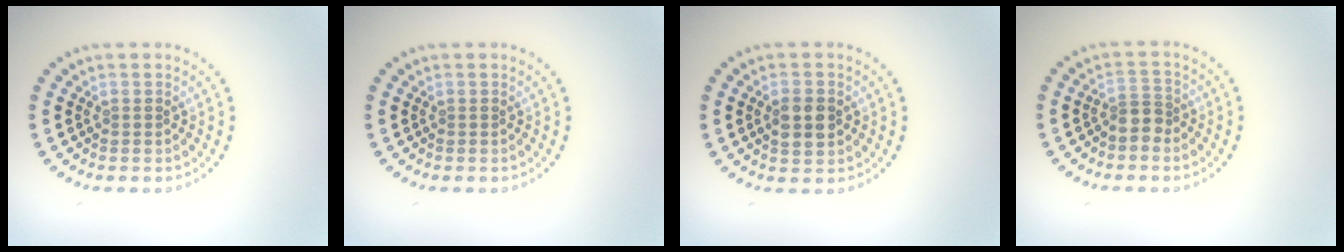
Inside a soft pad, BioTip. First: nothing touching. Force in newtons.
{"total": 0.0}
{"total": 2.5, "press": 2.5, "slide": 0.1}
{"total": 2.2, "press": 1.7, "slide": 1.3}